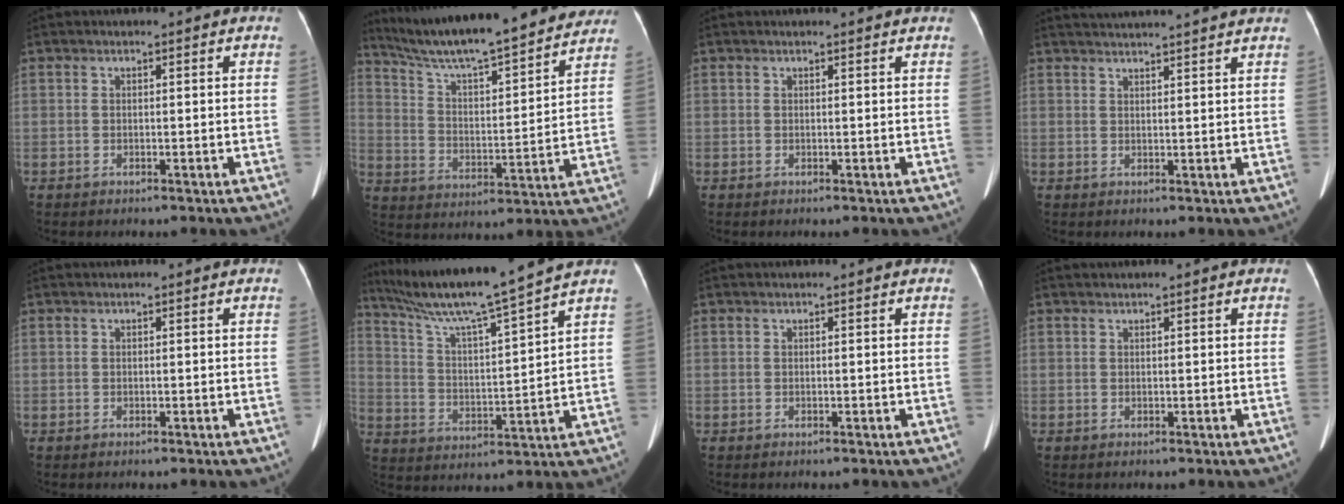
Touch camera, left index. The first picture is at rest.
{"total": 23.8, "force": [21.2, 2.8, 10.4], "torque": [-0.176, -0.005, 0.309]}
{"total": 2.7, "force": [2.6, 0.0, 0.7], "torque": [-0.012, 0.012, 0.026]}
{"total": 10.7, "force": [10.0, -0.9, 3.6], "torque": [-0.061, 0.014, 0.125]}
{"total": 0.0}
{"total": 15.1, "force": [12.8, -2.1, 7.8], "torque": [-0.142, -0.002, 0.220]}
{"total": 0.0}
{"total": 0.6, "force": [0.6, 0.0, 0.3], "torque": [-0.006, 0.012, 0.014]}